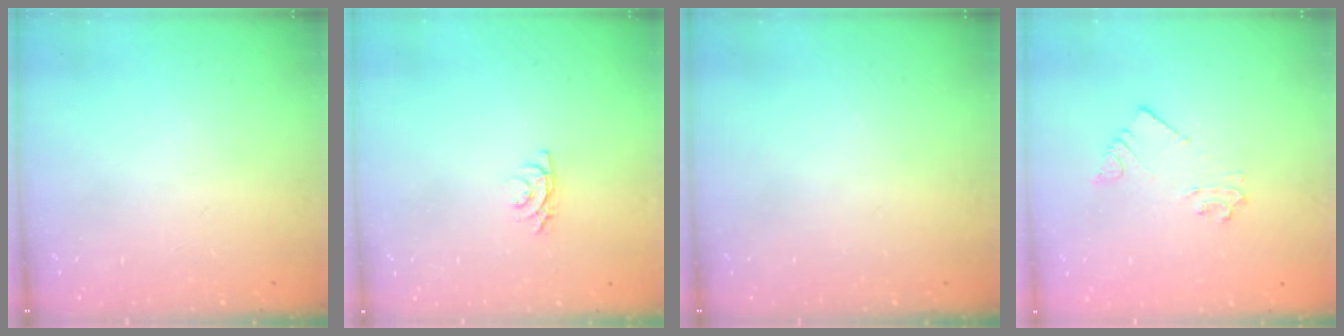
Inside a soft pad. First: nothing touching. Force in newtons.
{"total": 3.0, "press": 3.0, "slide": 0.5}
{"total": 0.0}
{"total": 3.2, "press": 3.2, "slide": 0.2}